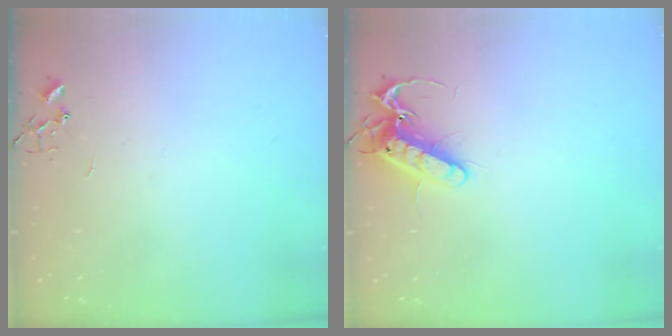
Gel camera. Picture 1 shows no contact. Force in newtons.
{"total": 13.9, "press": 13.8, "slide": 1.7}